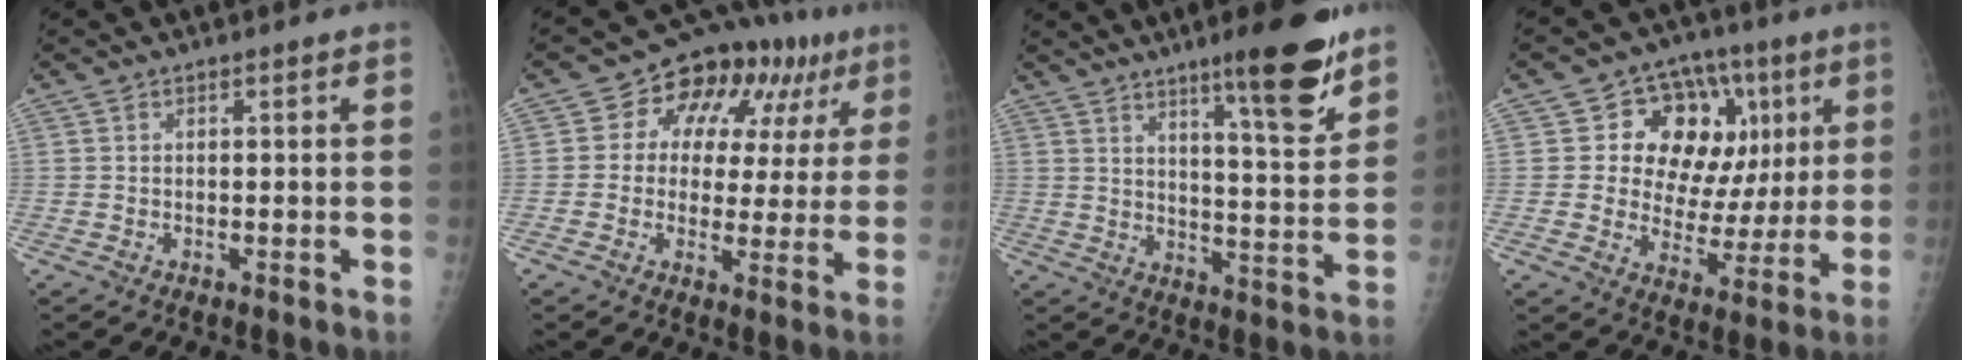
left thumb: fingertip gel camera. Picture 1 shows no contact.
{"total": 15.1, "force": [5.7, 10.0, 9.9], "torque": [-0.077, 0.015, 0.073]}
{"total": 13.6, "force": [9.2, 1.9, 9.8], "torque": [-0.122, -0.064, 0.140]}
{"total": 16.0, "force": [5.0, 11.9, 9.5], "torque": [-0.070, 0.006, 0.079]}